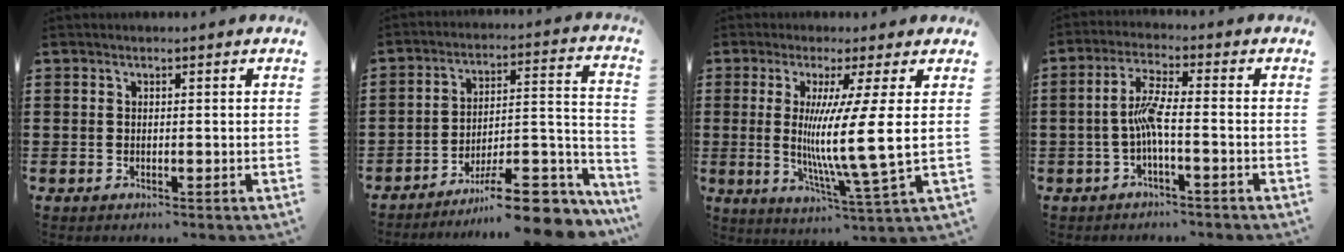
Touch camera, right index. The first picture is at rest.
{"total": 11.6, "force": [-8.9, 2.8, 6.9], "torque": [-0.081, 0.032, -0.160]}
{"total": 11.6, "force": [0.8, -0.9, 11.5], "torque": [-0.217, -0.021, 0.004]}
{"total": 5.1, "force": [-1.4, 0.6, 4.9], "torque": [-0.104, -0.001, -0.033]}